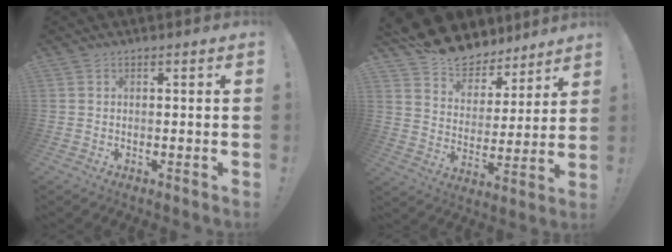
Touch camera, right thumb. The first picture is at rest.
{"total": 12.1, "force": [10.5, 5.8, 2.1], "torque": [-0.051, -0.083, 0.195]}